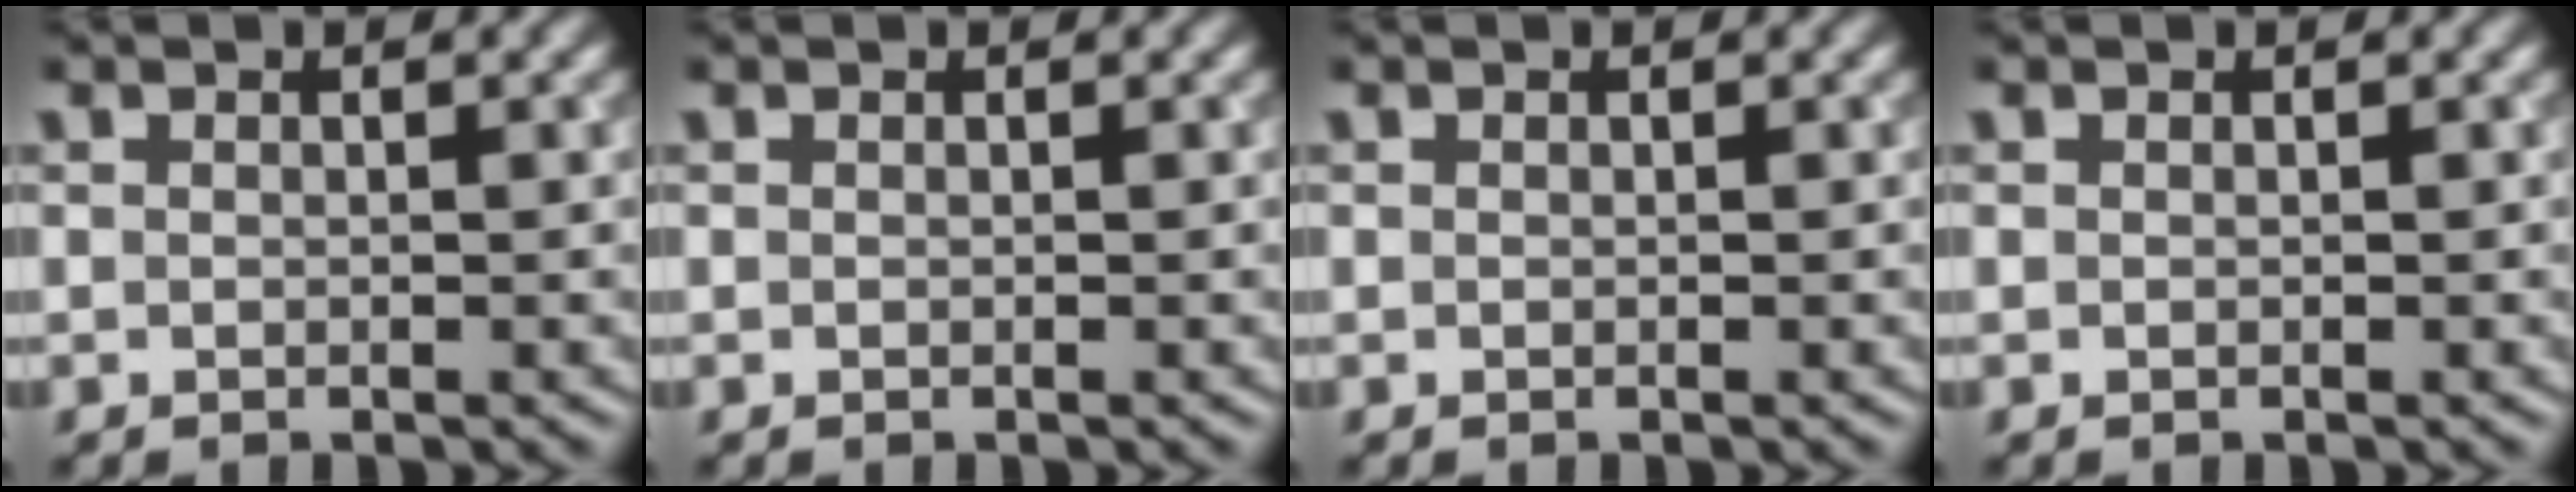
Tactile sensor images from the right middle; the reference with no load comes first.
{"total": 0.0}
{"total": 0.0}
{"total": 0.0}